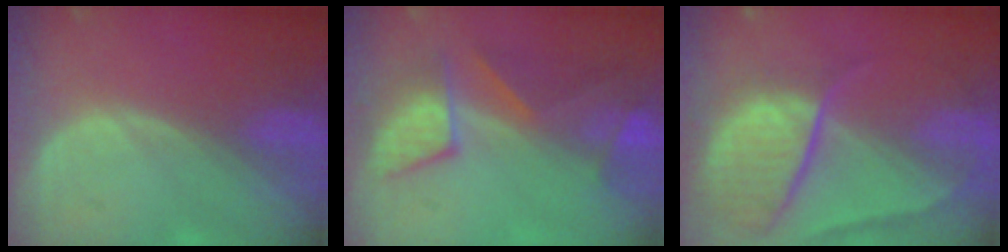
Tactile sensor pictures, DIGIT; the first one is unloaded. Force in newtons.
{"total": 8.8, "press": 8.2, "slide": 3.2}
{"total": 10.6, "press": 8.8, "slide": 5.9}